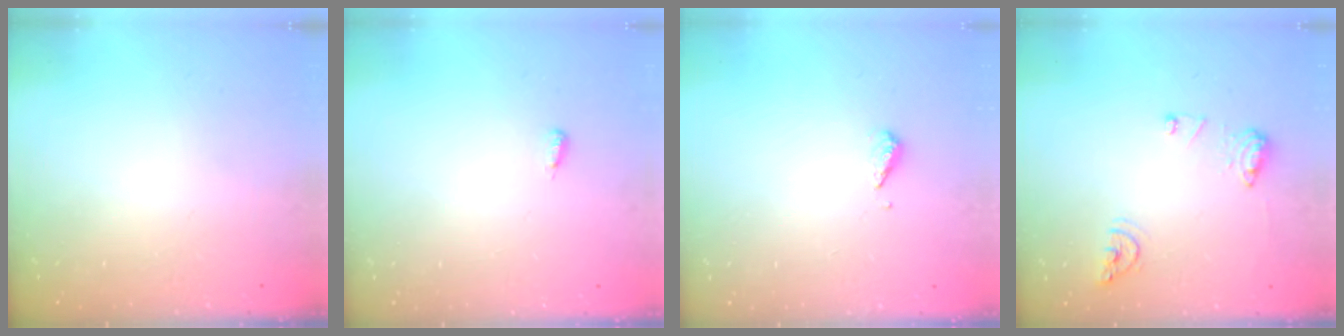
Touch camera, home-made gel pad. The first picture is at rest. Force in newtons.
{"total": 3.6, "press": 2.7, "slide": 2.5}
{"total": 4.4, "press": 4.4, "slide": 0.5}
{"total": 10.4, "press": 10.4, "slide": 1.0}